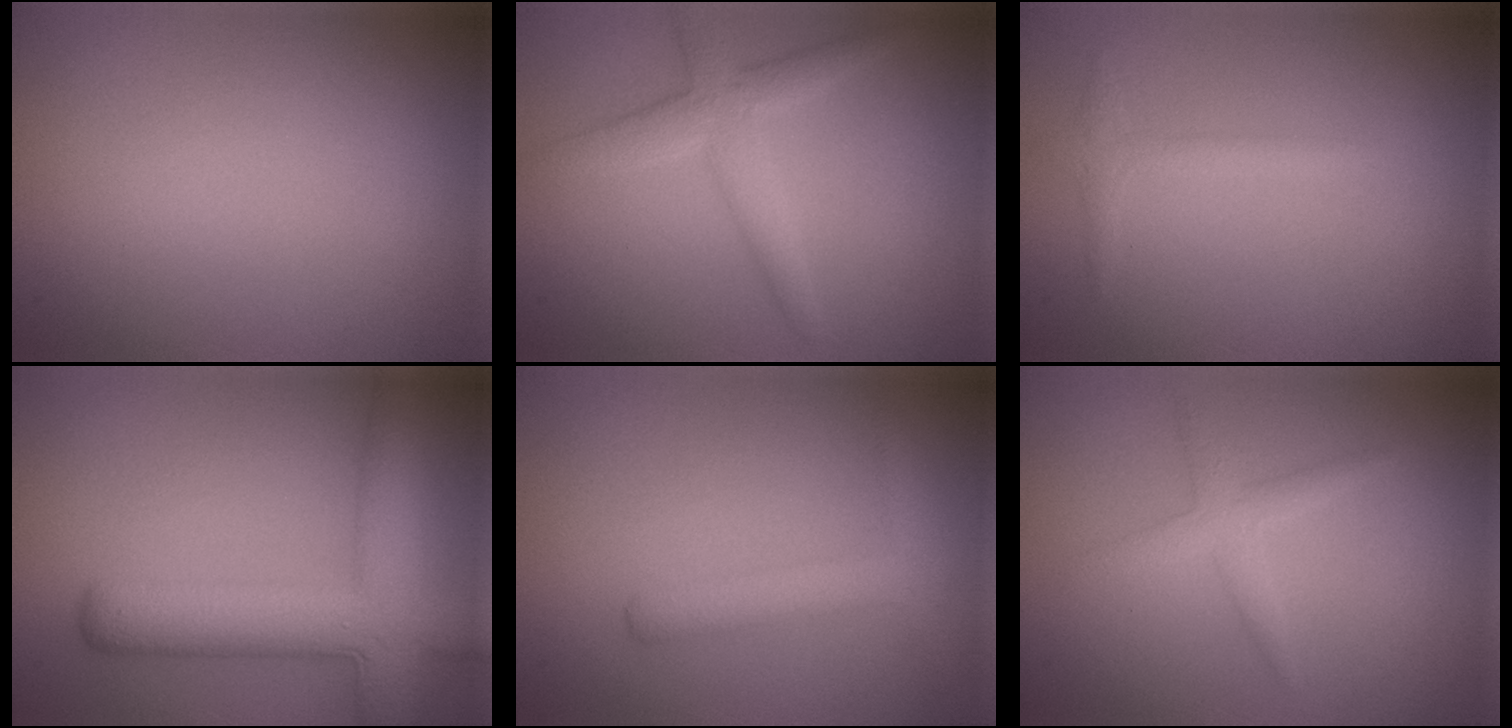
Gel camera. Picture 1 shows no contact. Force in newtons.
{"total": 3.3, "press": 3.3, "slide": 0.2}
{"total": 1.3, "press": 1.3, "slide": 0.0}
{"total": 7.5, "press": 7.4, "slide": 0.3}
{"total": 2.5, "press": 2.5, "slide": 0.0}
{"total": 1.9, "press": 1.9, "slide": 0.0}